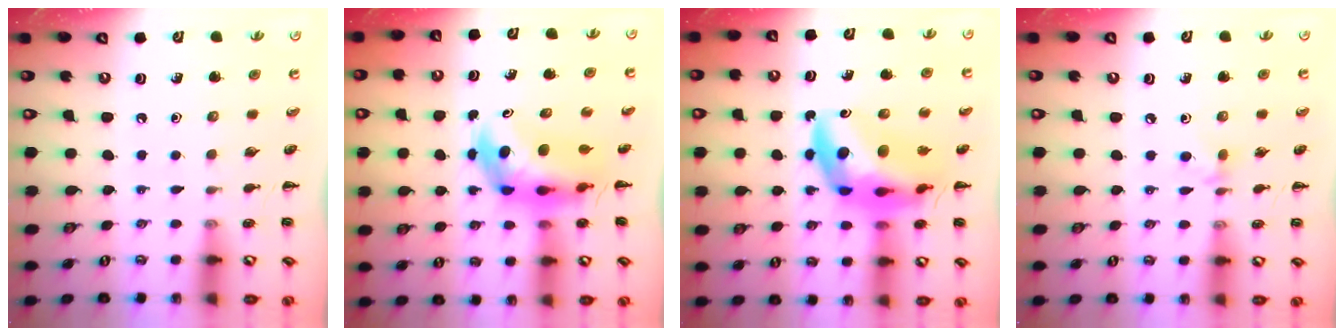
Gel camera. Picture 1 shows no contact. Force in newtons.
{"total": 6.2, "press": 5.9, "slide": 1.7}
{"total": 15.4, "press": 14.8, "slide": 4.2}
{"total": 4.8, "press": 4.4, "slide": 1.9}